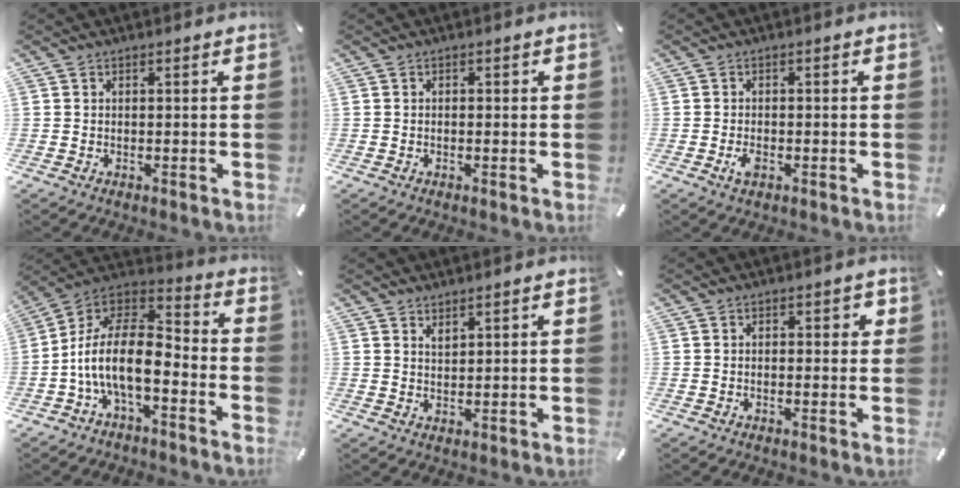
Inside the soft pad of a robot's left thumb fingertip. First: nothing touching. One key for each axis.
{"total": 0.7, "fx": -0.3, "fy": 0.3, "fz": 0.6, "tx": -0.012, "ty": -0.001, "tz": -0.006}
{"total": 2.6, "fx": -1.0, "fy": 1.3, "fz": 2.0, "tx": -0.050, "ty": -0.002, "tz": -0.022}
{"total": 15.3, "fx": -5.1, "fy": 7.4, "fz": 12.3, "tx": -0.260, "ty": 0.008, "tz": -0.091}
{"total": 2.0, "fx": 1.7, "fy": 0.8, "fz": 0.5, "tx": -0.003, "ty": -0.009, "tz": 0.030}
{"total": 1.7, "fx": -0.1, "fy": 0.9, "fz": 1.4, "tx": -0.019, "ty": 0.003, "tz": -0.006}